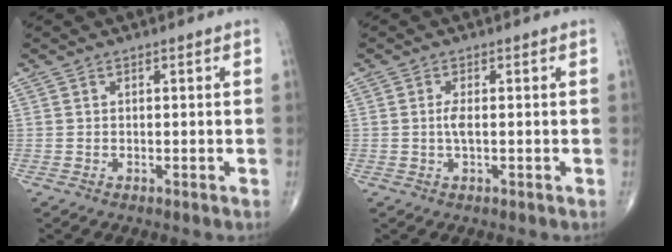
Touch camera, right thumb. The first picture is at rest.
{"total": 2.0, "force": [-0.1, 0.5, 1.9], "torque": [-0.046, -0.002, -0.003]}